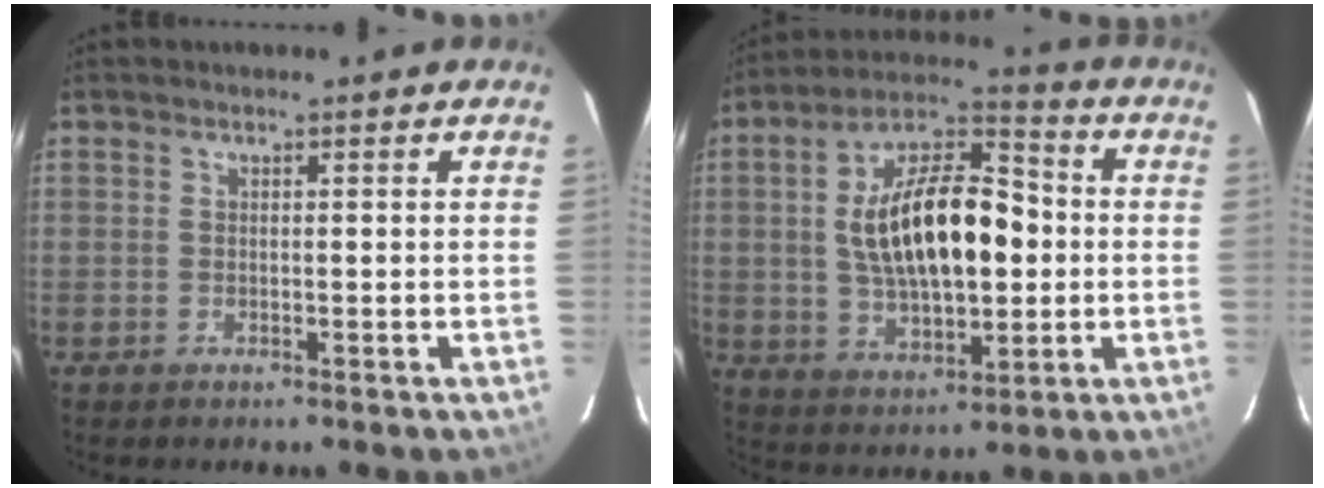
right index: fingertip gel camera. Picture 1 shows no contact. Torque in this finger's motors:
{"motor_torque": [1.44, 0.58, 1.05, 0.21]}